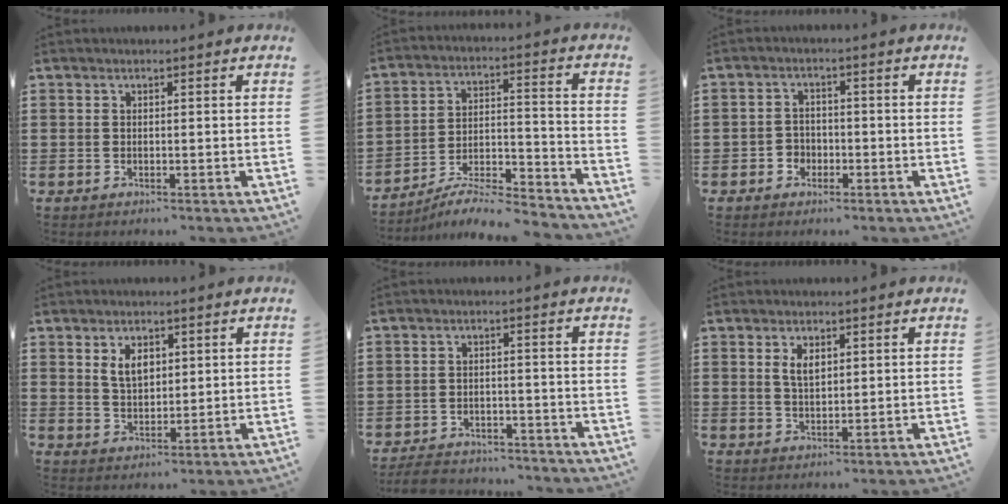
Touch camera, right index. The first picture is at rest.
{"total": 6.7, "force": [-6.2, 0.6, 2.5], "torque": [-0.039, -0.001, -0.121]}
{"total": 2.5, "force": [-1.4, 2.0, 0.5], "torque": [-0.018, 0.005, -0.032]}
{"total": 4.4, "force": [1.8, 2.7, 3.0], "torque": [-0.060, 0.007, 0.030]}
{"total": 4.2, "force": [-4.0, 0.9, 0.4], "torque": [-0.015, 0.005, -0.085]}
{"total": 3.2, "force": [1.2, 1.6, 2.5], "torque": [-0.054, 0.005, 0.021]}